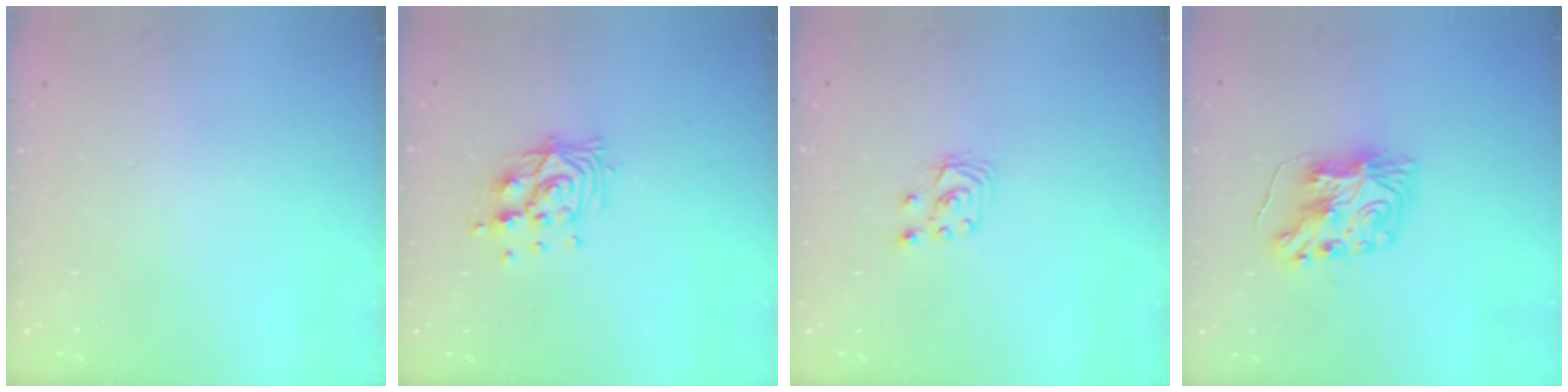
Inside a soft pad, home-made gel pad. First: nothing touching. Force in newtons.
{"total": 11.0, "press": 11.0, "slide": 1.3}
{"total": 3.9, "press": 3.9, "slide": 0.4}
{"total": 8.3, "press": 8.3, "slide": 0.2}